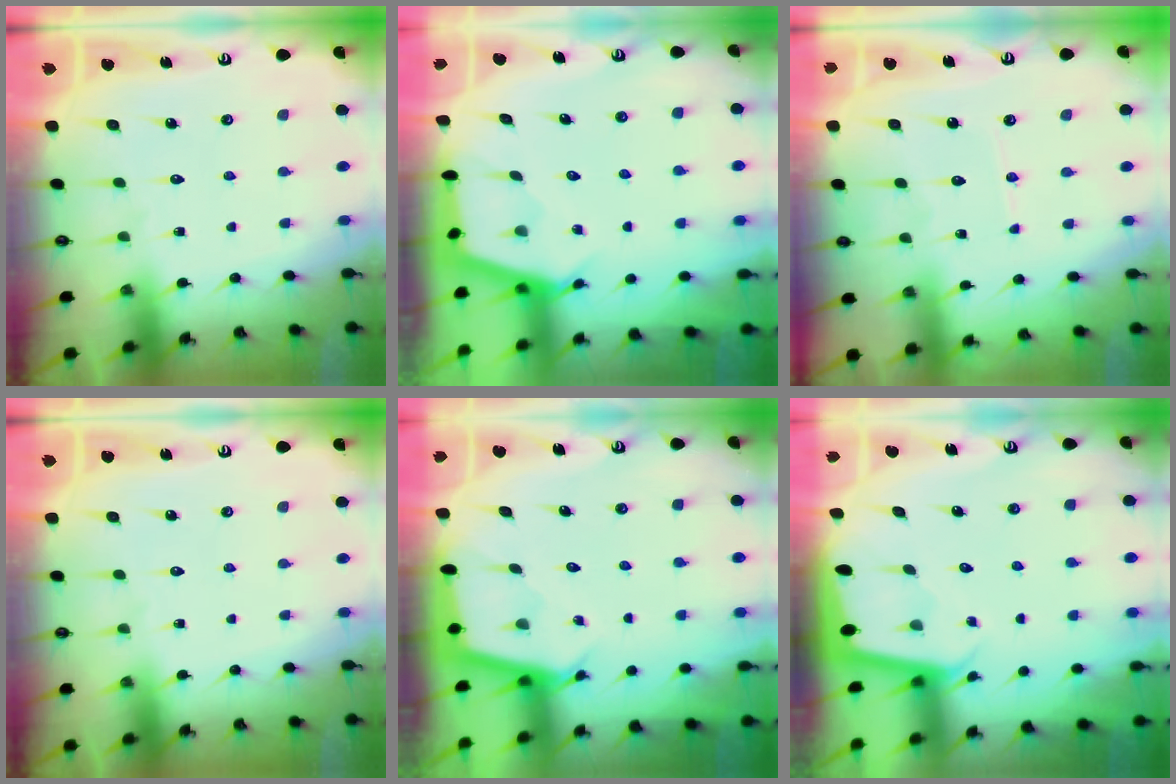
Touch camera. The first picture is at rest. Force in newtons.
{"total": 3.1, "press": 3.1, "slide": 0.3}
{"total": 3.3, "press": 3.3, "slide": 0.3}
{"total": 0.0}
{"total": 2.5, "press": 2.5, "slide": 0.1}
{"total": 2.0, "press": 2.0, "slide": 0.1}